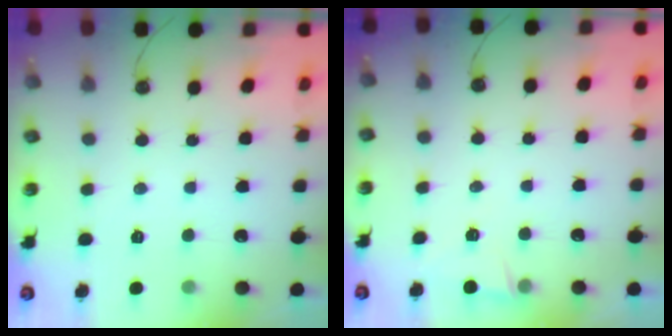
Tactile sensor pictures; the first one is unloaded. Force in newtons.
{"total": 2.9, "press": 2.7, "slide": 1.1}